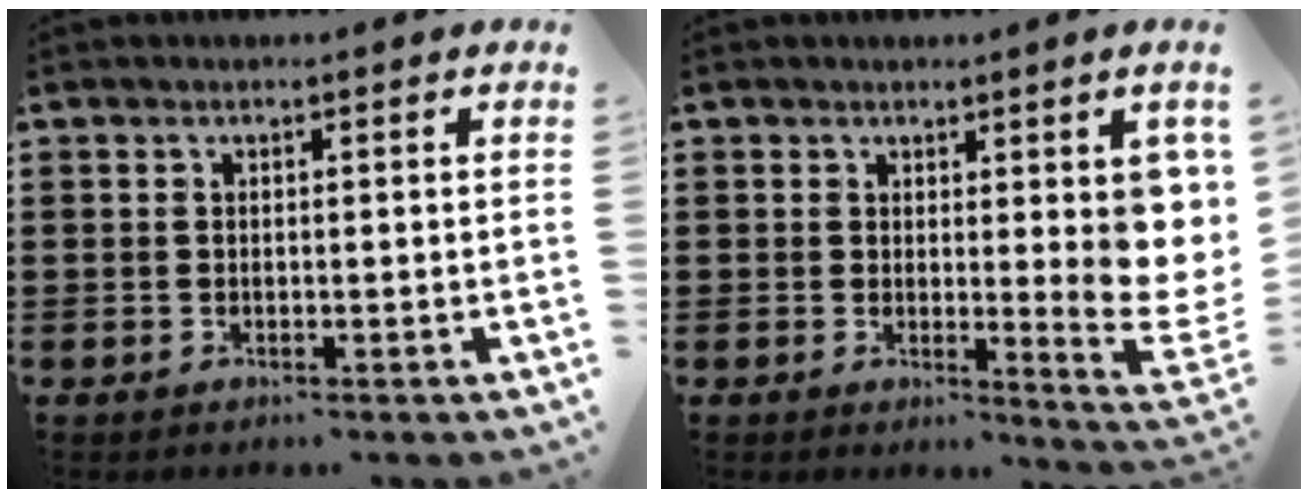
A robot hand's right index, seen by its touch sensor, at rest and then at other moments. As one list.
[{"total": 6.3, "force": [2.4, 2.3, 5.4], "torque": [-0.058, -0.029, 0.041]}]